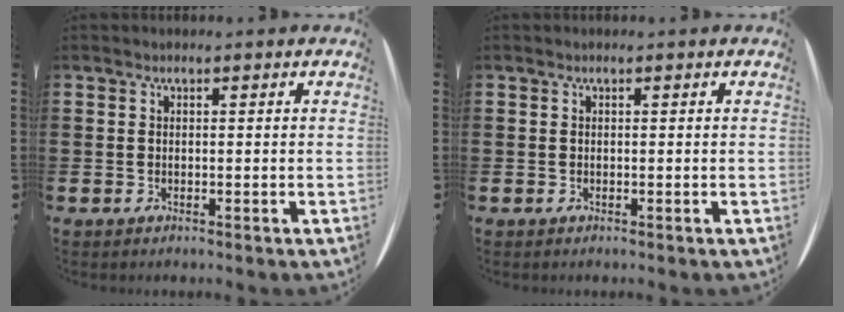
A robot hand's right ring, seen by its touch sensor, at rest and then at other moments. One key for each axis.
{"total": 0.0}